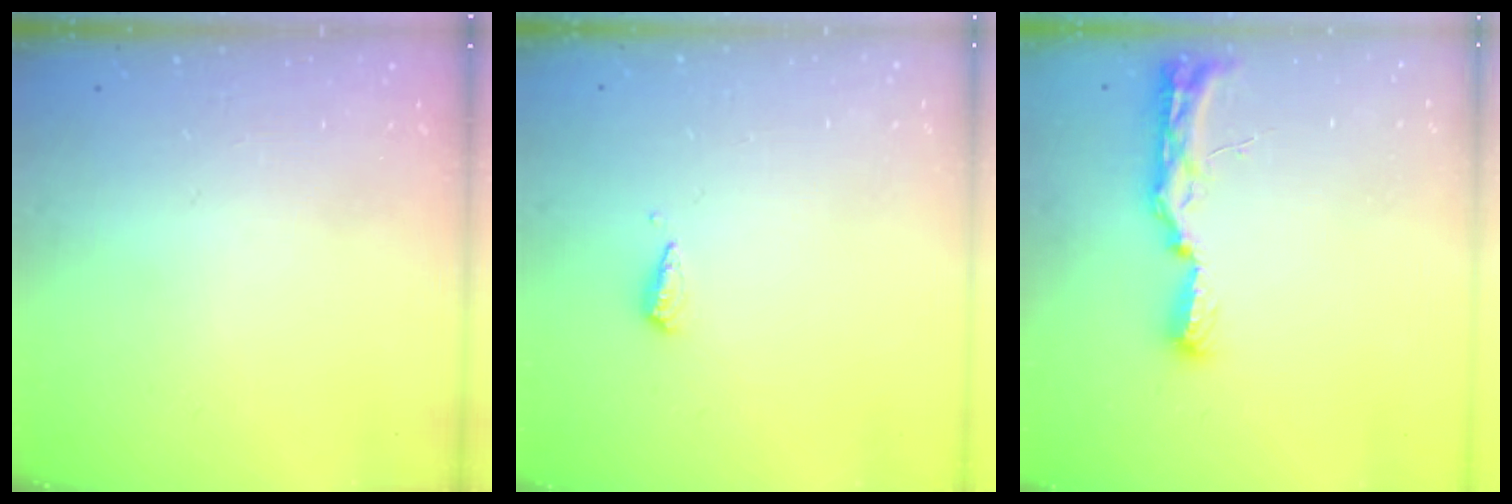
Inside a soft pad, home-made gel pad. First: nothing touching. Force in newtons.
{"total": 3.0, "press": 3.0, "slide": 0.2}
{"total": 8.9, "press": 8.9, "slide": 1.3}